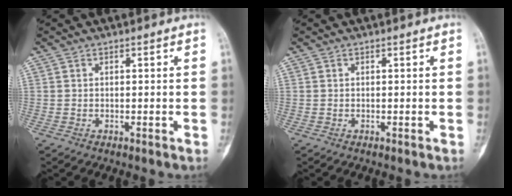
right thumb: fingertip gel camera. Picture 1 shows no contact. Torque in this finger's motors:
{"motor_torque": [0.05, 0.05, 0.07, -0.02, 0.02]}